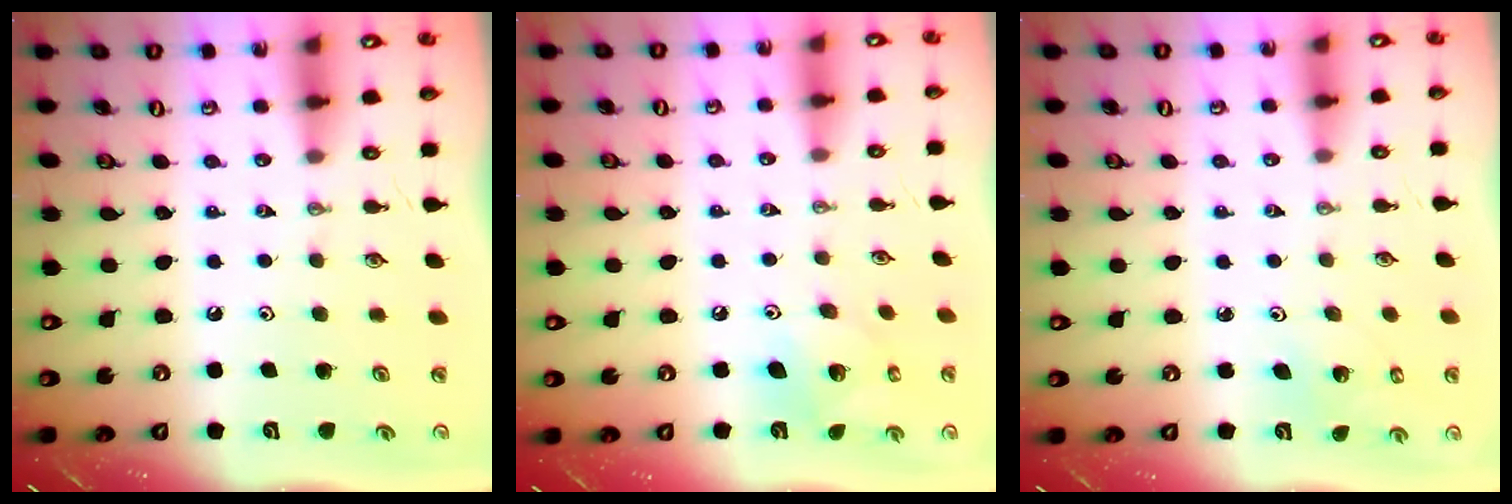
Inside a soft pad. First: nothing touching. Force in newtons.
{"total": 8.8, "press": 8.8, "slide": 0.7}
{"total": 2.1, "press": 2.1, "slide": 0.1}